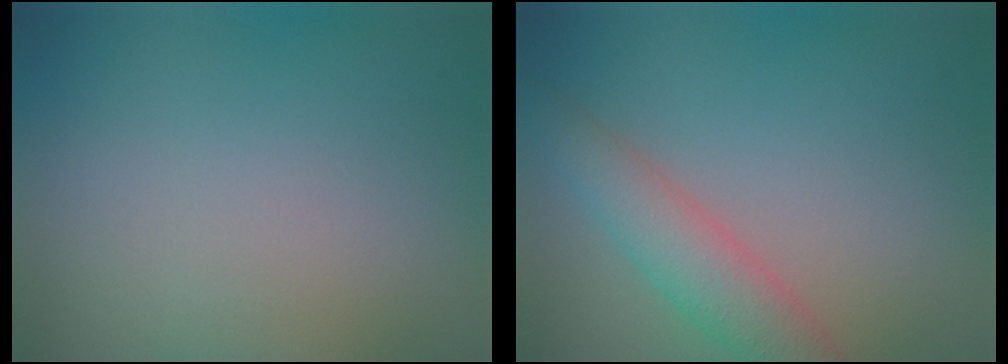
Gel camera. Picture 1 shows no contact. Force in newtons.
{"total": 4.1, "press": 4.1, "slide": 0.2}